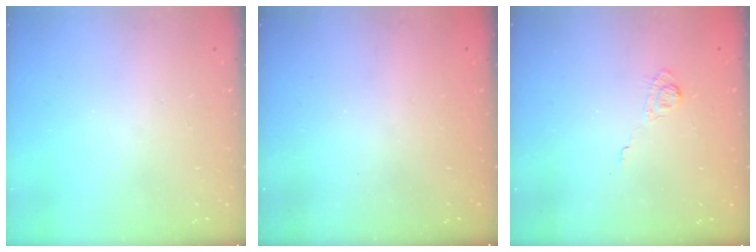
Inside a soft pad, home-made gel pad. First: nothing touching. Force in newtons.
{"total": 2.4, "press": 2.2, "slide": 0.8}
{"total": 2.8, "press": 2.4, "slide": 1.4}